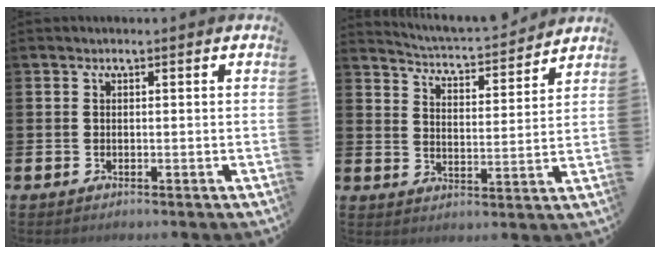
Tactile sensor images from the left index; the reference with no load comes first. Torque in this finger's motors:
{"motor_torque": [0.88, -1.17, 0.13, 0.02]}